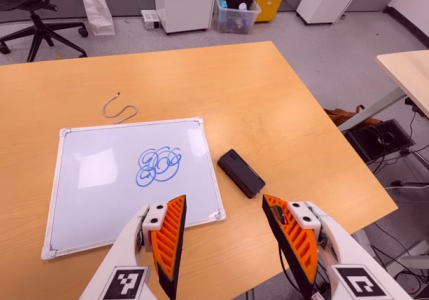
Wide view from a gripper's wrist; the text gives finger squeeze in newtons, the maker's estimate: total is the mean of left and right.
{"total": 0.0}